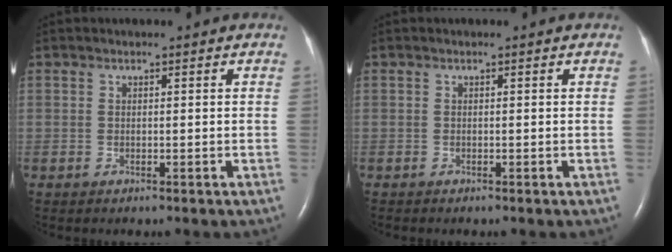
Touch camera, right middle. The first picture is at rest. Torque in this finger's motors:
{"motor_torque": [-0.32, 0.06, 0.00, -0.01]}